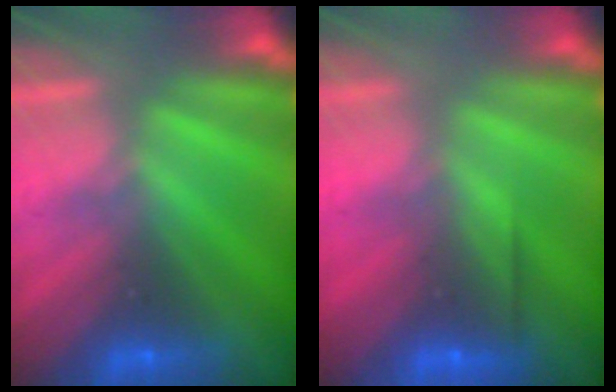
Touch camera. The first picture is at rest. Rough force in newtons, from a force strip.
{"total": 2.6}